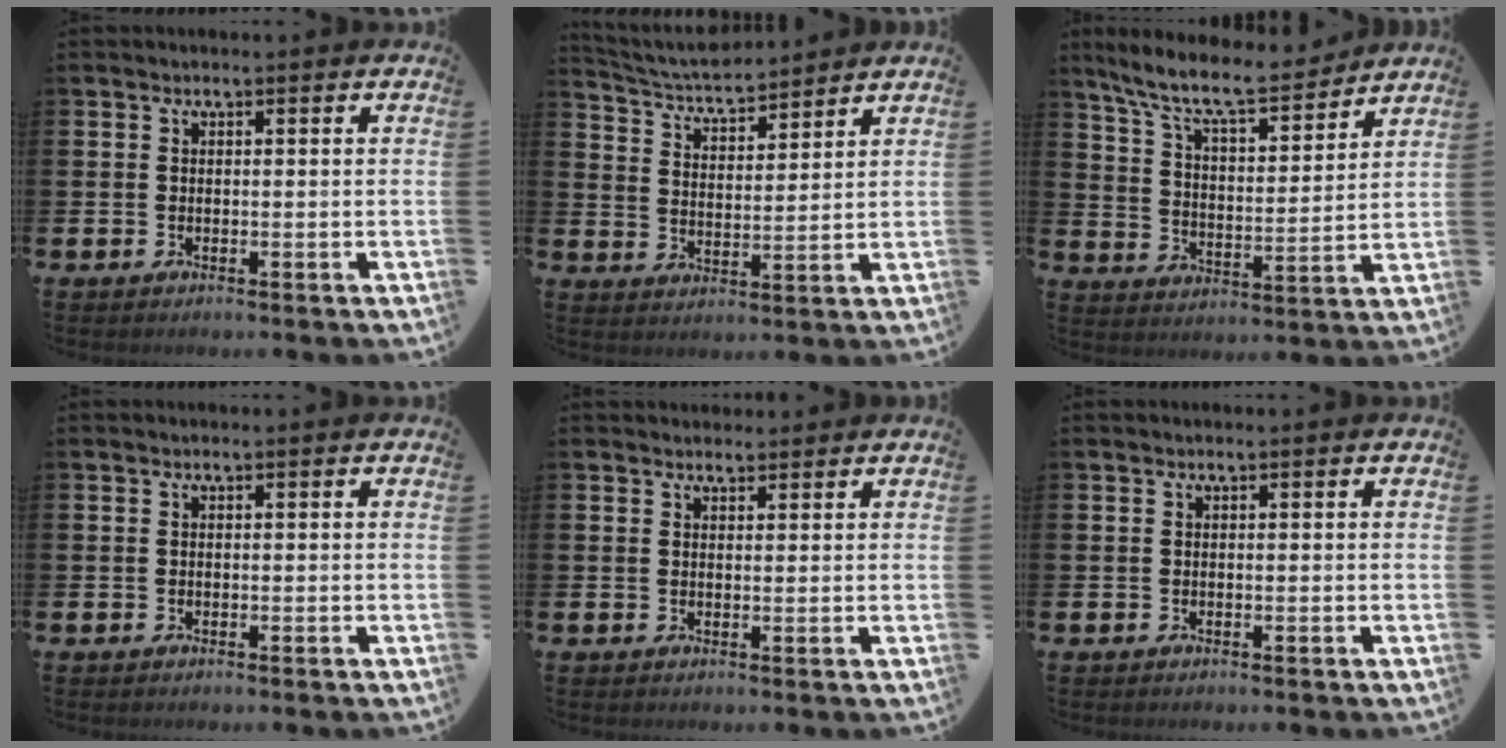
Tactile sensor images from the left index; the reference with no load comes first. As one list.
[{"total": 4.8, "force": [4.7, 0.8, 0.8], "torque": [-0.039, -0.034, 0.081]}, {"total": 9.8, "force": [8.7, 1.8, 4.0], "torque": [-0.107, -0.056, 0.149]}, {"total": 0.0}, {"total": 1.8, "force": [1.7, 0.6, 0.0], "torque": [0.007, -0.005, 0.029]}, {"total": 0.0}]